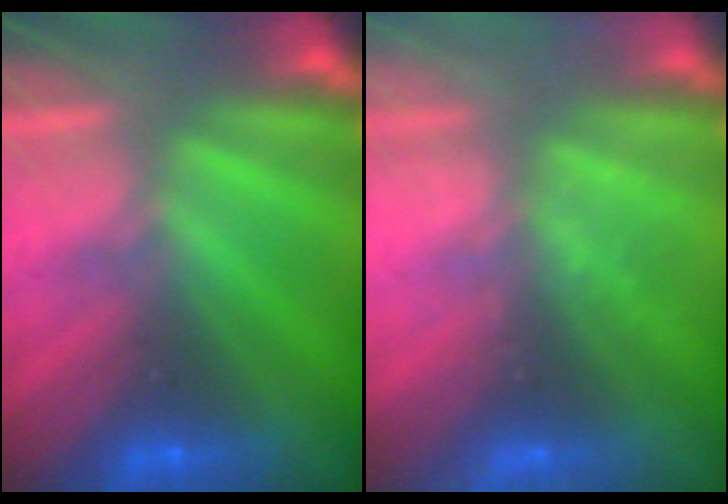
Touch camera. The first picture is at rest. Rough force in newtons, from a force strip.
{"total": 2.3}